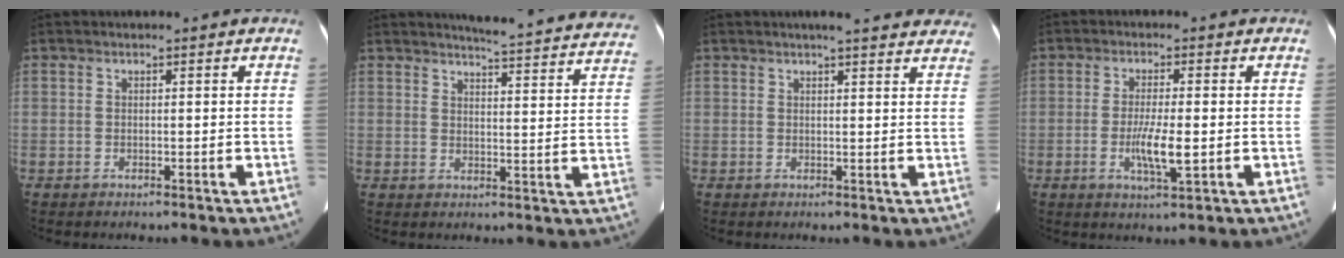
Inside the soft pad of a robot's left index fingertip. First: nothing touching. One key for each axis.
{"total": 21.0, "fx": 20.1, "fy": 1.5, "fz": 5.6, "tx": -0.063, "ty": -0.073, "tz": 0.219}
{"total": 12.1, "fx": 10.9, "fy": 2.0, "fz": 4.9, "tx": -0.040, "ty": 0.008, "tz": 0.109}
{"total": 5.4, "fx": -1.0, "fy": 0.7, "fz": 5.2, "tx": -0.104, "ty": -0.010, "tz": -0.016}